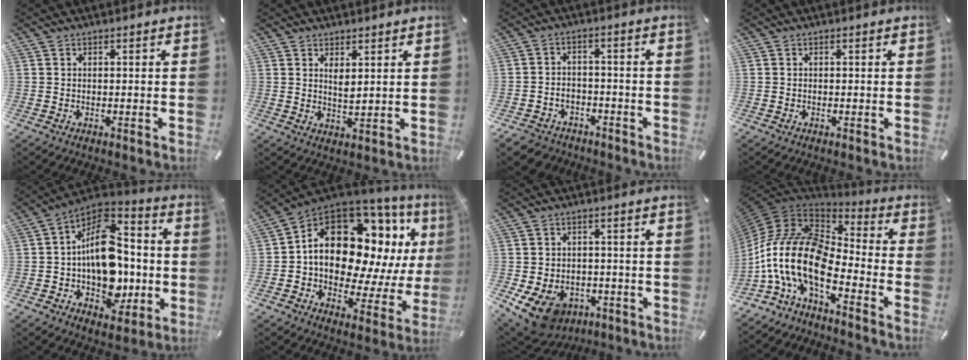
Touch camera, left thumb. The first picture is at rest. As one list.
[{"total": 3.1, "force": [2.2, 1.1, 2.0], "torque": [-0.035, -0.011, 0.037]}, {"total": 5.0, "force": [-3.2, 3.7, 1.1], "torque": [-0.035, 0.010, -0.065]}, {"total": 0.0}, {"total": 17.0, "force": [-1.9, 12.5, 11.4], "torque": [-0.180, -0.003, -0.032]}, {"total": 18.4, "force": [5.7, 11.7, 13.0], "torque": [-0.231, -0.050, 0.095]}, {"total": 10.2, "force": [-5.1, 7.2, 5.2], "torque": [-0.119, 0.029, -0.090]}, {"total": 18.0, "force": [-6.9, 9.5, 13.6], "torque": [-0.310, 0.008, -0.129]}]